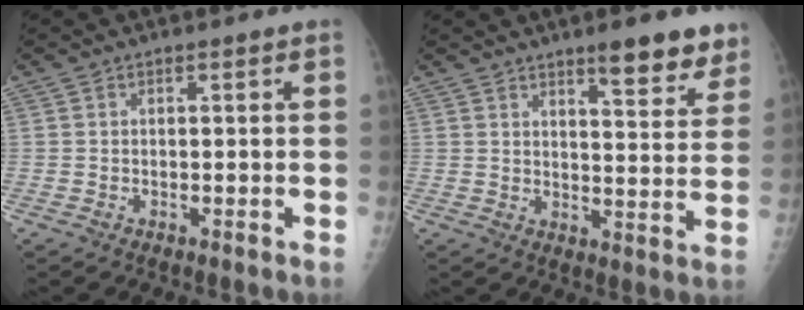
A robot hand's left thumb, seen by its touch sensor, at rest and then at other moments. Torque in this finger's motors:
{"motor_torque": [0.97, 0.40, 0.54, -0.74, 0.03]}